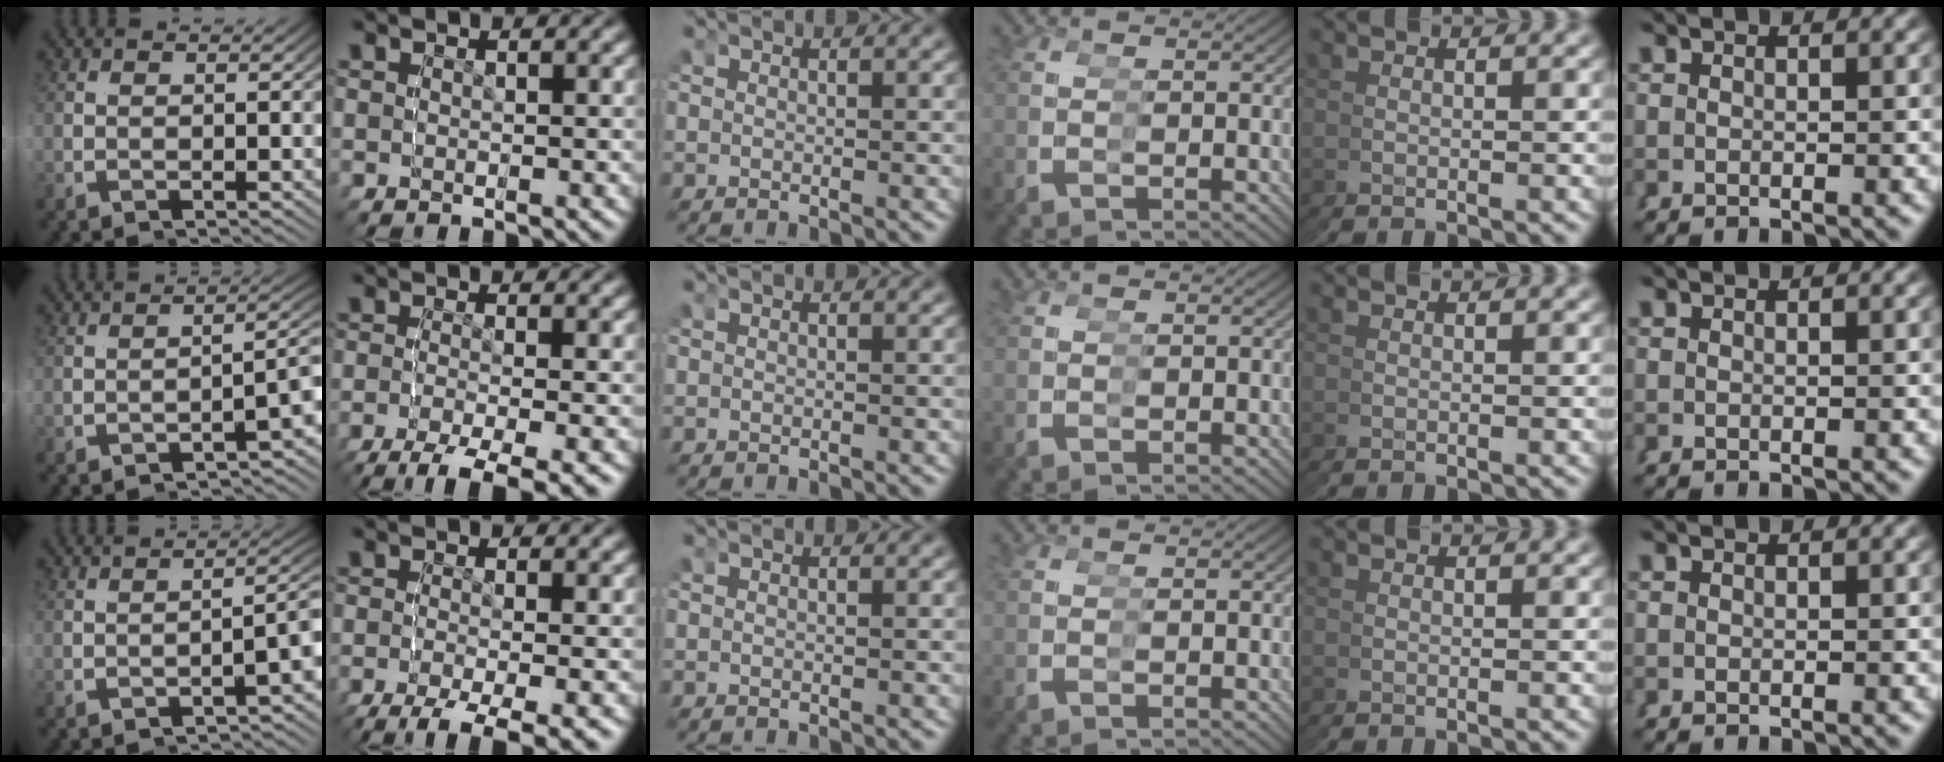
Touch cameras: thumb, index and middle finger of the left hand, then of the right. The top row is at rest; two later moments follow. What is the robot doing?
{"motion": "grasp_and_lifting", "object": "condiment"}